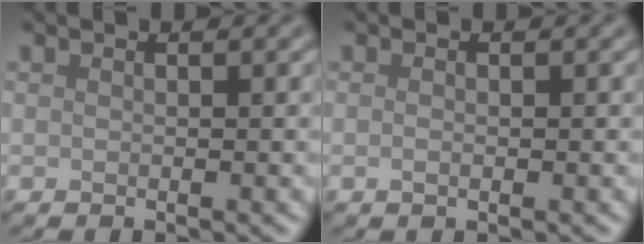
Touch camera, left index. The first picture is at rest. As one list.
[{"total": 0.7, "force": [-0.1, 0.3, 0.6], "torque": [-0.013, -0.003, -0.002]}]